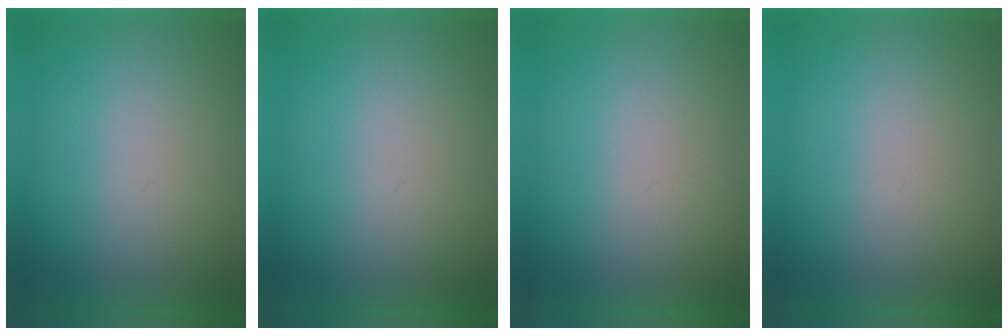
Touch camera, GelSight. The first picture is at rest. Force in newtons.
{"total": 0.0}
{"total": 1.0}
{"total": 1.0}